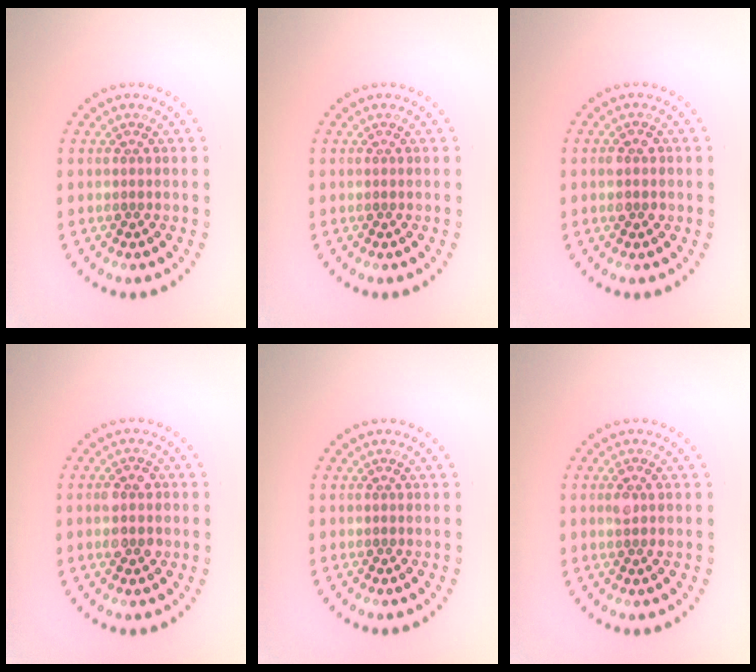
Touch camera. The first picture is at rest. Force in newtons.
{"total": 0.0}
{"total": 1.2, "press": 1.2, "slide": 0.2}
{"total": 2.3, "press": 2.2, "slide": 0.2}
{"total": 0.0}
{"total": 1.4, "press": 1.3, "slide": 0.6}